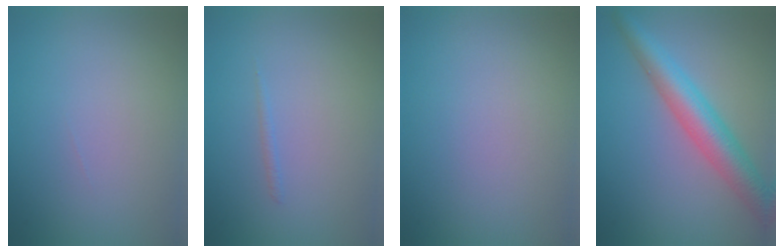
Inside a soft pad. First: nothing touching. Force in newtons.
{"total": 0.5, "press": 0.5, "slide": 0.1}
{"total": 0.0}
{"total": 5.7, "press": 5.6, "slide": 0.2}